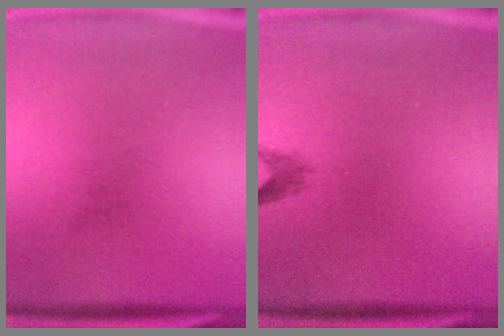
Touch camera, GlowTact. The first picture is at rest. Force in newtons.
{"total": 1.4}